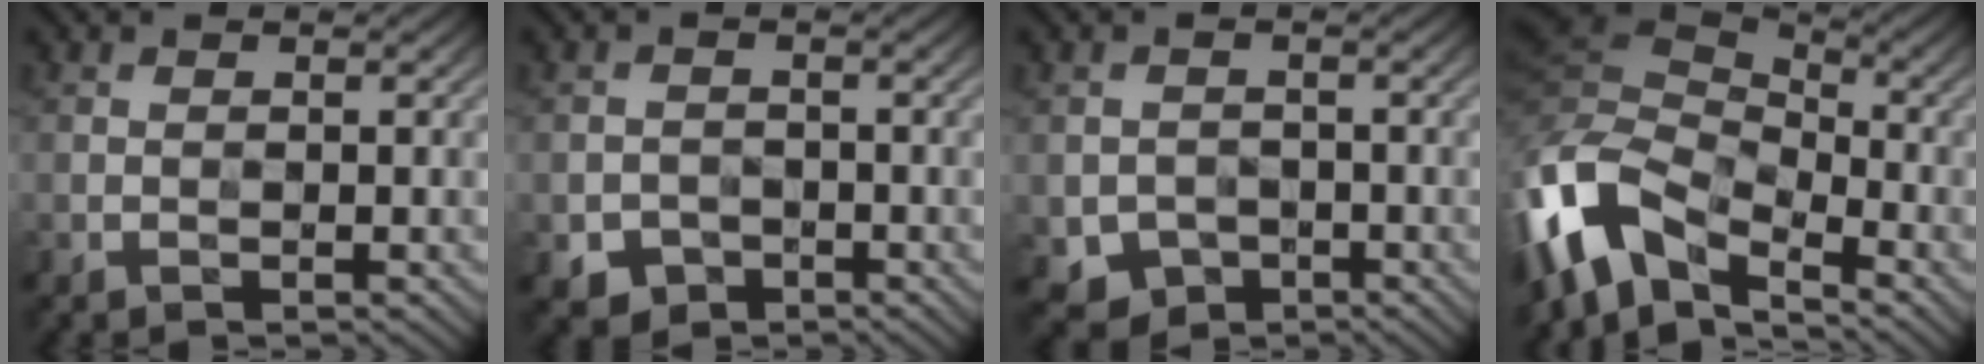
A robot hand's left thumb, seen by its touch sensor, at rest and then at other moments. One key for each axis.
{"total": 2.8, "fx": -1.6, "fy": 2.1, "fz": 0.9, "tx": -0.015, "ty": -0.007, "tz": -0.031}
{"total": 3.7, "fx": -1.7, "fy": 3.0, "fz": 1.4, "tx": -0.030, "ty": -0.014, "tz": -0.033}
{"total": 12.5, "fx": -5.8, "fy": 7.0, "fz": 8.5, "tx": -0.205, "ty": 0.000, "tz": -0.124}